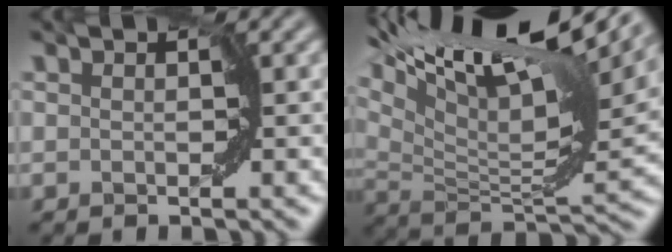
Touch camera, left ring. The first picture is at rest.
{"total": 15.3, "force": [10.7, 4.0, 10.1], "torque": [-0.200, 0.023, 0.187]}